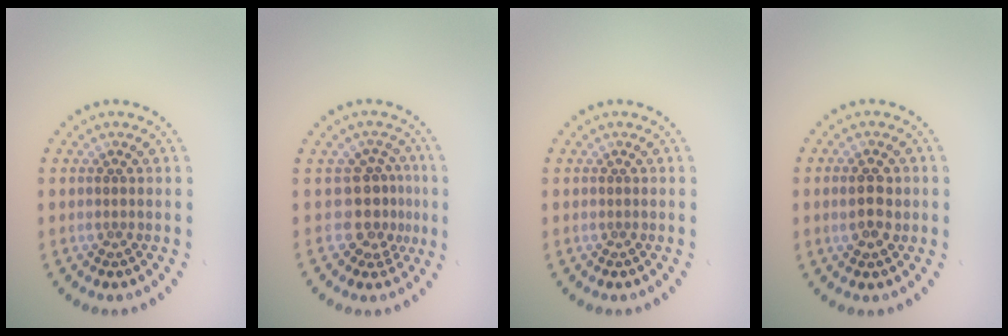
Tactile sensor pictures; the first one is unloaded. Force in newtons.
{"total": 3.0, "press": 2.1, "slide": 2.1}
{"total": 0.0}
{"total": 2.6, "press": 2.6, "slide": 0.2}